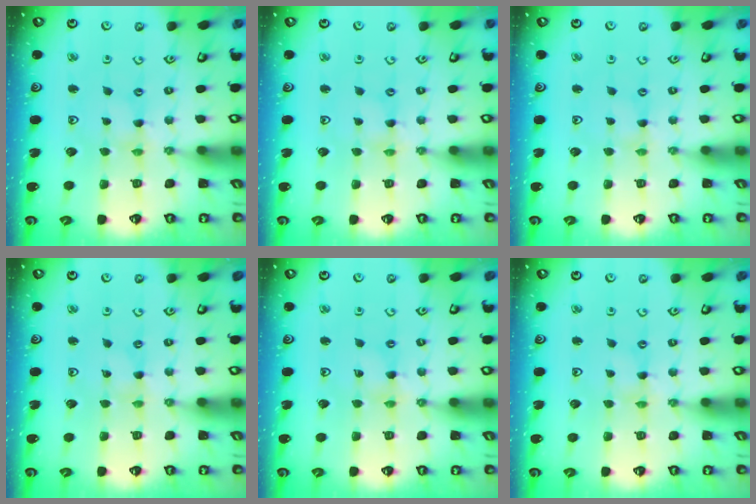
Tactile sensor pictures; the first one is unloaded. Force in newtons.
{"total": 1.4, "press": 1.4, "slide": 0.2}
{"total": 0.0}
{"total": 0.0}
{"total": 1.3, "press": 1.3, "slide": 0.3}
{"total": 0.0}